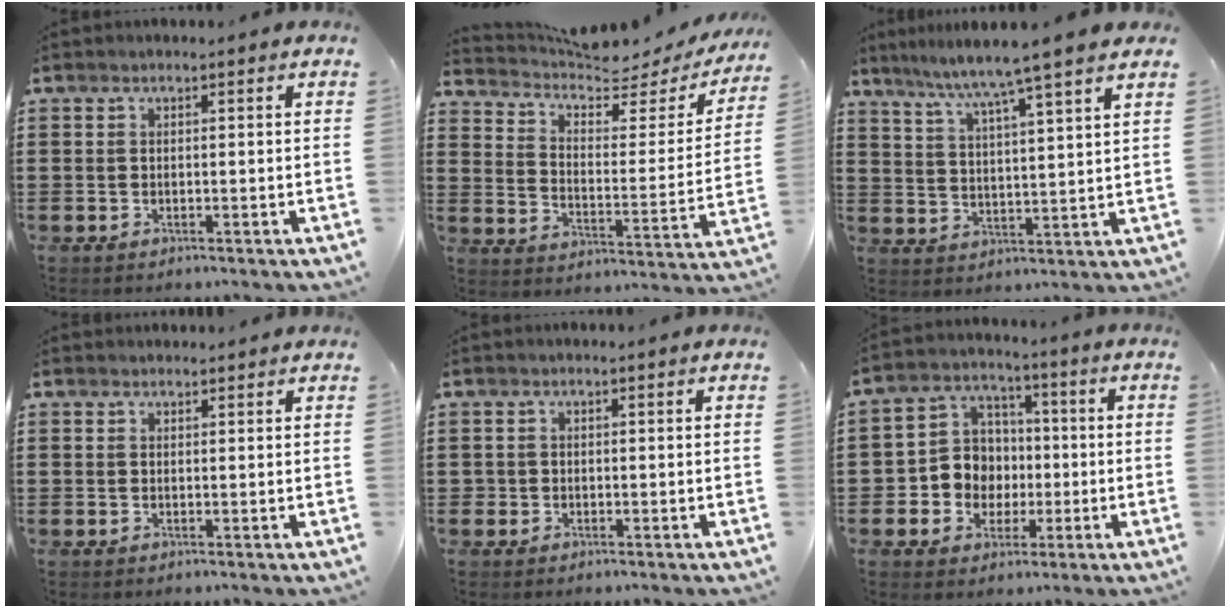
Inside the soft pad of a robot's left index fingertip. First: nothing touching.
{"total": 5.1, "force": [4.7, 1.0, 1.8], "torque": [-0.055, -0.040, 0.073]}
{"total": 6.2, "force": [5.3, -1.6, 2.9], "torque": [-0.077, -0.037, 0.083]}
{"total": 0.9, "force": [0.9, 0.3, -0.1], "torque": [-0.002, 0.000, 0.018]}
{"total": 0.7, "force": [0.0, 0.7, -0.1], "torque": [-0.001, 0.006, -0.002]}
{"total": 7.5, "force": [-0.7, 7.2, 1.9], "torque": [-0.068, 0.014, -0.008]}